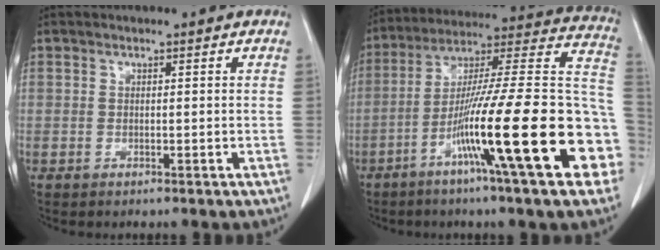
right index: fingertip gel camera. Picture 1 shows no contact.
{"total": 27.0, "force": [-9.7, 1.4, 25.1], "torque": [-0.311, -0.009, -0.162]}